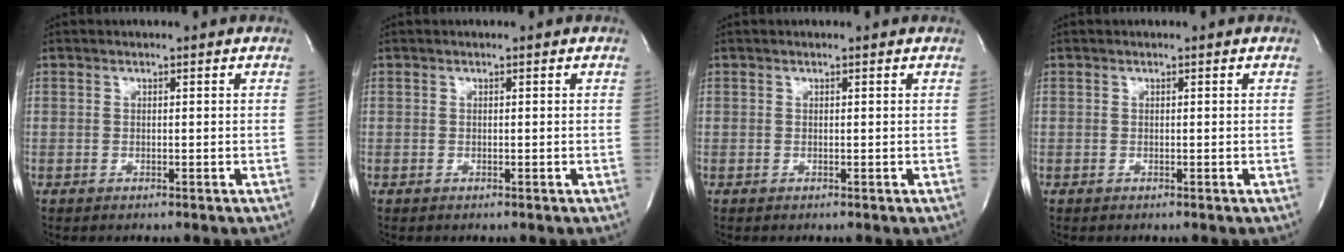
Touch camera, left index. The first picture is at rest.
{"total": 0.0}
{"total": 0.0}
{"total": 0.0}